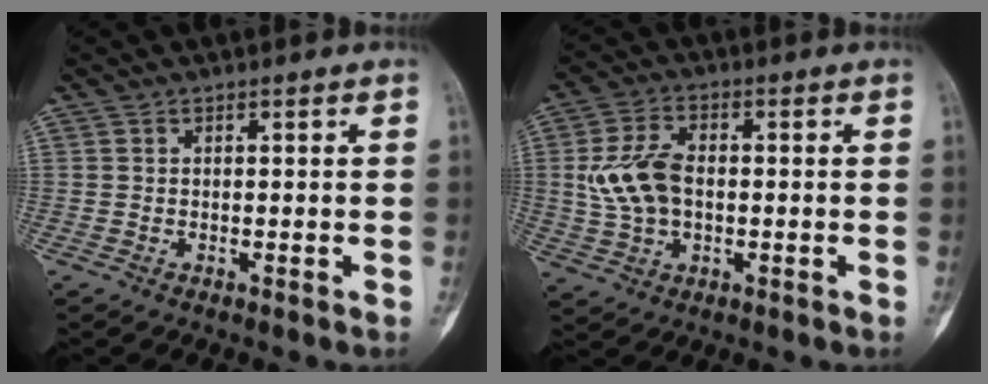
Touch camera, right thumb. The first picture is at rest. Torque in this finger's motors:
{"motor_torque": [0.11, 0.09, 0.13, -0.02, 0.26]}